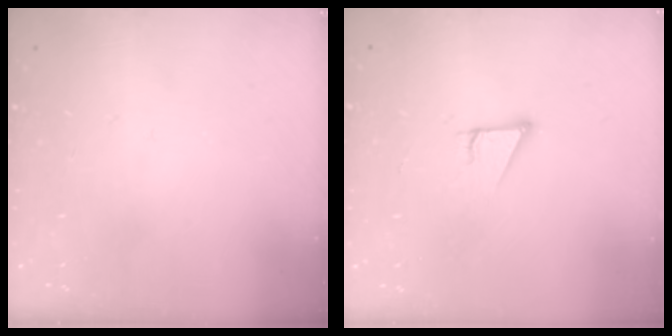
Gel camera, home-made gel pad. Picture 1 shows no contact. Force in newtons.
{"total": 2.9, "press": 2.9, "slide": 0.1}